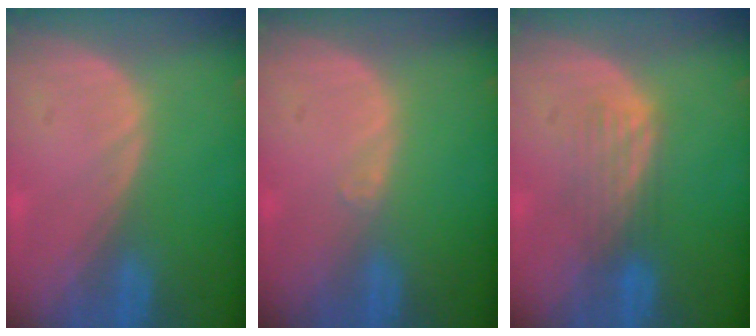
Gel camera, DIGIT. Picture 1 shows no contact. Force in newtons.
{"total": 0.6, "press": 0.5, "slide": 0.4}
{"total": 4.2, "press": 3.6, "slide": 2.2}